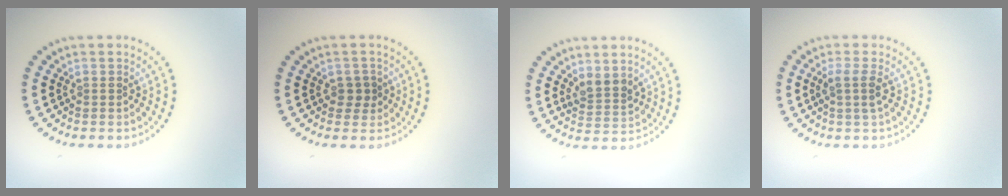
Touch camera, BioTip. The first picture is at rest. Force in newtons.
{"total": 1.4, "press": 1.3, "slide": 0.5}
{"total": 2.3, "press": 1.9, "slide": 1.3}
{"total": 1.9, "press": 1.5, "slide": 1.1}